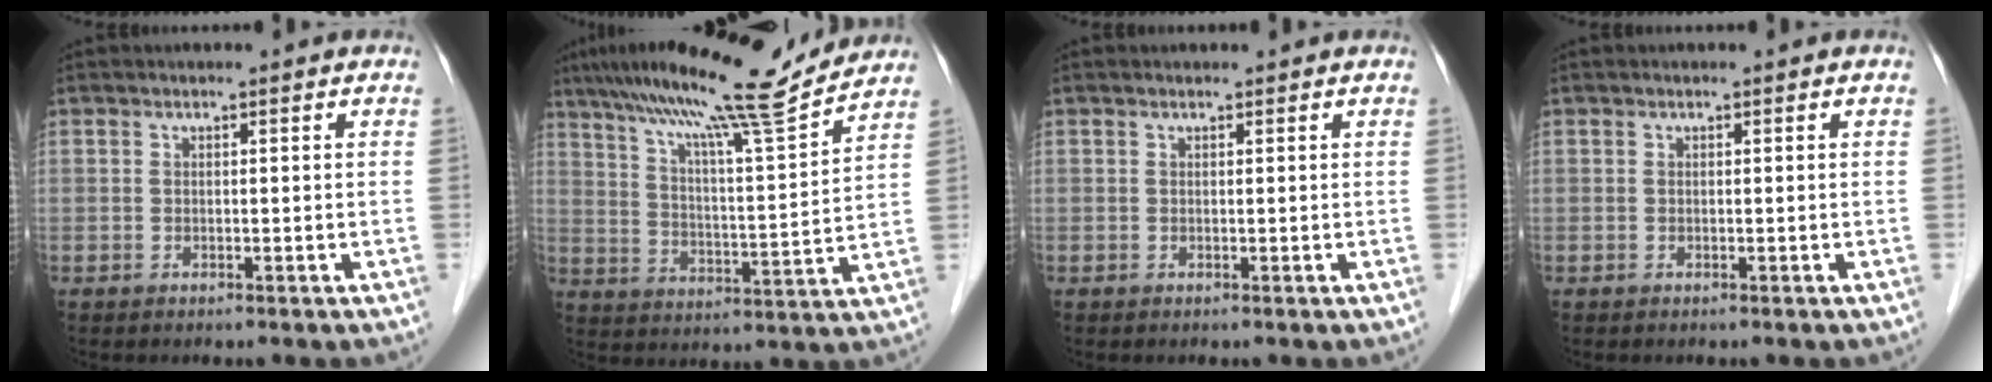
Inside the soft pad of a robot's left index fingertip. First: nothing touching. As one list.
[{"total": 17.4, "force": [14.8, -0.4, 9.2], "torque": [-0.155, 0.005, 0.228]}, {"total": 0.6, "force": [0.5, 0.1, 0.2], "torque": [-0.006, 0.010, 0.009]}, {"total": 0.0}]